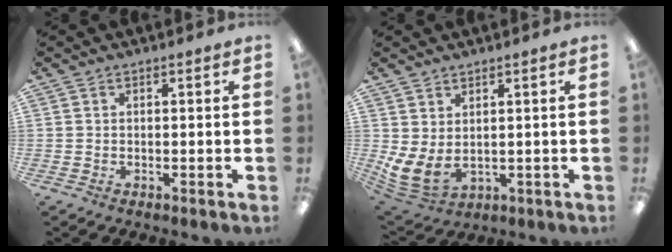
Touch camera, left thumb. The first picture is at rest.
{"total": 6.9, "force": [1.3, 4.1, 5.4], "torque": [-0.117, -0.023, 0.029]}